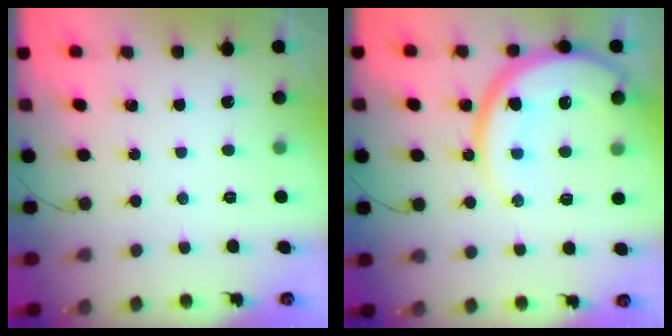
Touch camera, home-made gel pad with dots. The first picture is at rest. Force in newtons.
{"total": 17.6, "press": 17.5, "slide": 1.5}